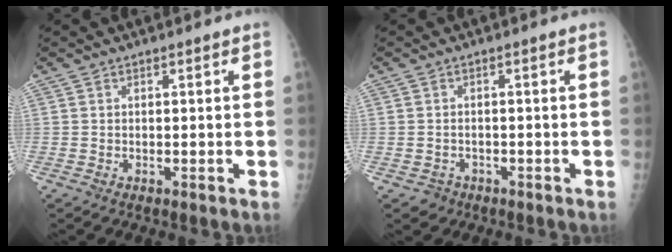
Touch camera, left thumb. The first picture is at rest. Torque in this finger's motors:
{"motor_torque": [-0.57, 0.35, 0.13, 0.47, 0.03]}